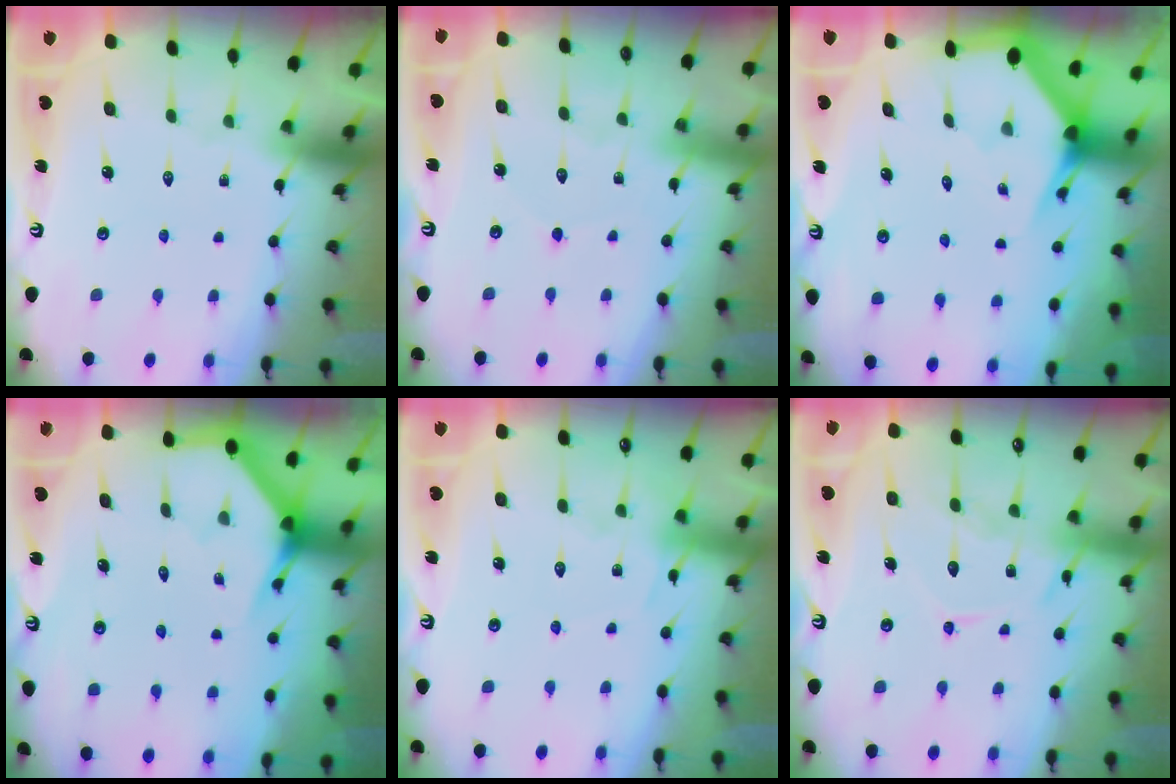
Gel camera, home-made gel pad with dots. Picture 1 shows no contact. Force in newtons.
{"total": 2.7, "press": 2.6, "slide": 0.3}
{"total": 3.0, "press": 2.9, "slide": 0.5}
{"total": 3.8, "press": 3.8, "slide": 0.2}
{"total": 6.2, "press": 6.1, "slide": 0.7}
{"total": 12.2, "press": 12.2, "slide": 1.1}